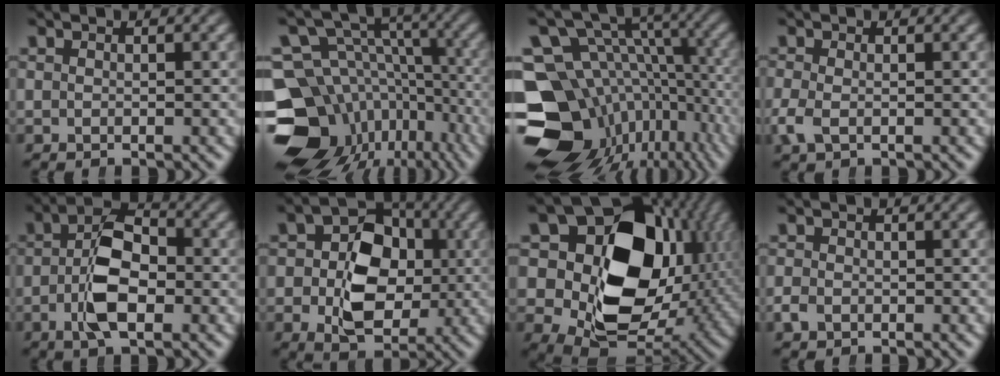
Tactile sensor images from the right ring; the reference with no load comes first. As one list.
[{"total": 17.3, "force": [-4.1, 14.2, 9.0], "torque": [-0.142, -0.058, -0.062]}, {"total": 19.9, "force": [-4.3, 15.8, 11.3], "torque": [-0.191, -0.070, -0.063]}, {"total": 0.7, "force": [-0.4, 0.4, 0.5], "torque": [-0.025, -0.007, -0.003]}, {"total": 5.6, "force": [-0.4, 2.6, 5.0], "torque": [-0.072, 0.002, -0.015]}, {"total": 8.2, "force": [-0.2, 6.1, 5.5], "torque": [-0.065, -0.005, -0.008]}, {"total": 25.0, "force": [1.0, 17.4, 17.9], "torque": [-0.295, -0.037, 0.019]}, {"total": 0.6, "force": [-0.5, 0.3, -0.2], "torque": [0.005, 0.000, -0.009]}]